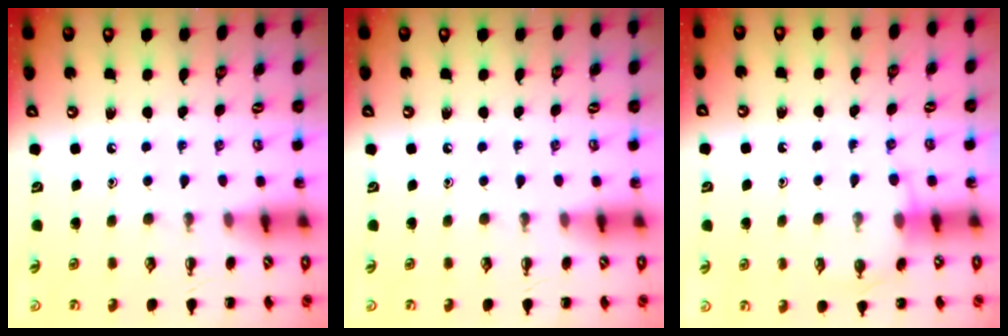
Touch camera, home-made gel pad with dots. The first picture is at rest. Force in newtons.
{"total": 0.0}
{"total": 5.2, "press": 5.0, "slide": 1.1}